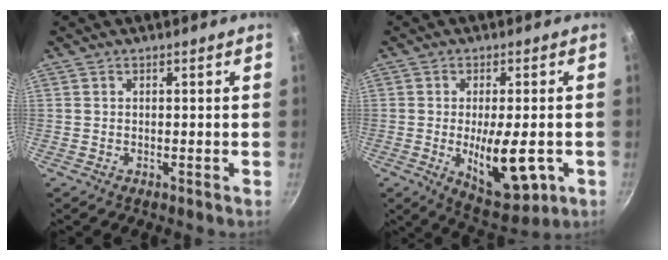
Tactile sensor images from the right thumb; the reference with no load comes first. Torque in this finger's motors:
{"motor_torque": [1.82, 1.59, 1.47, 0.04, 0.39]}